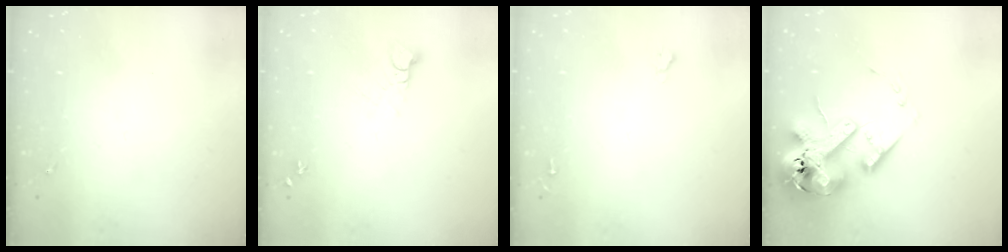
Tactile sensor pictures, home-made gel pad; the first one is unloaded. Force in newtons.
{"total": 3.8, "press": 3.8, "slide": 0.3}
{"total": 1.9, "press": 1.9, "slide": 0.2}
{"total": 21.9, "press": 21.5, "slide": 4.0}